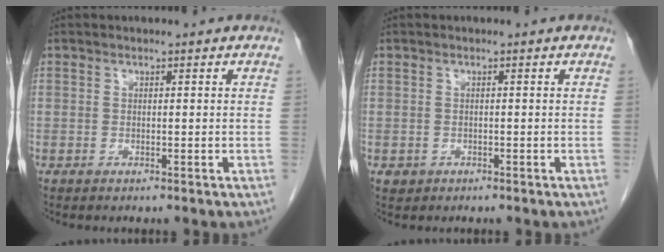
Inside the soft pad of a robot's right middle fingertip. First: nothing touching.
{"total": 1.0, "force": [-0.4, 0.9, 0.1], "torque": [-0.003, 0.004, 0.000]}